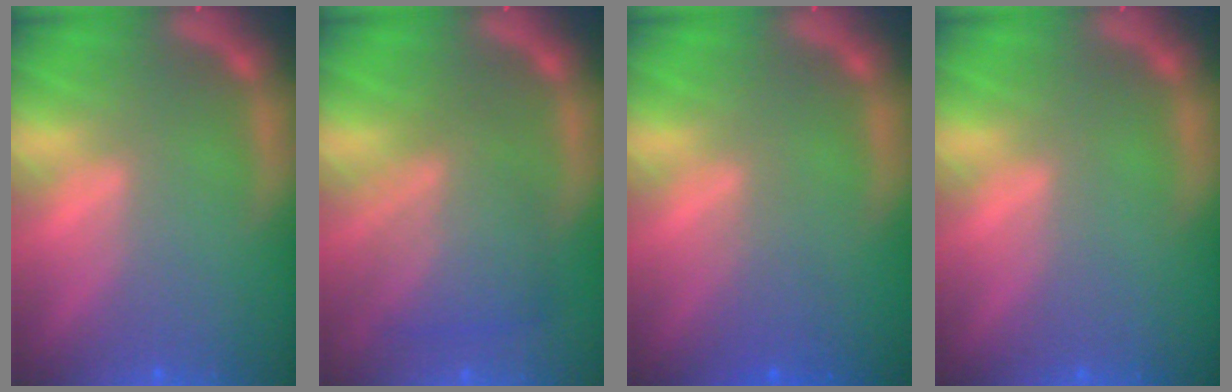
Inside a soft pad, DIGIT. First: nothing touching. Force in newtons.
{"total": 5.5}
{"total": 2.0}
{"total": 0.0}